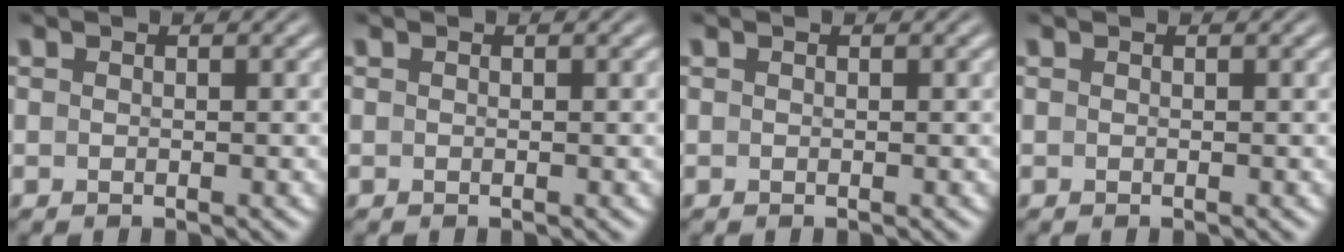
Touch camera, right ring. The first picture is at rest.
{"total": 0.0}
{"total": 0.0}
{"total": 0.0}